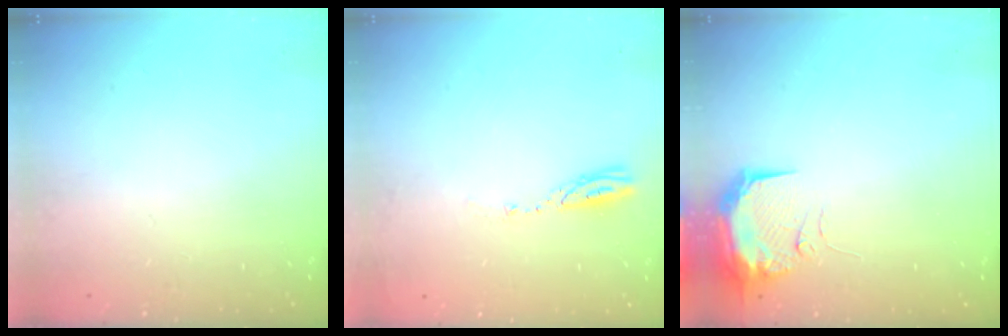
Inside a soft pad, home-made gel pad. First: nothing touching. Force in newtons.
{"total": 3.5, "press": 3.5, "slide": 0.1}
{"total": 10.0, "press": 9.9, "slide": 1.6}